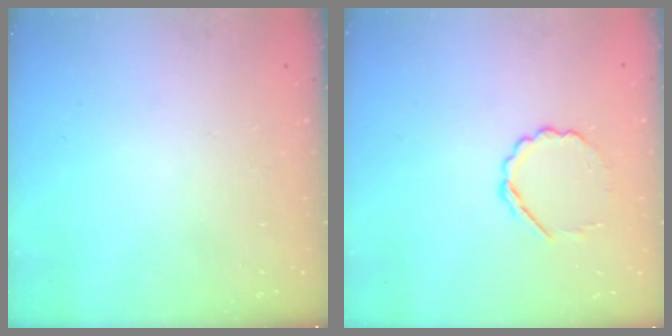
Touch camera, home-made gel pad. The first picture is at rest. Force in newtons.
{"total": 4.4, "press": 4.2, "slide": 1.5}